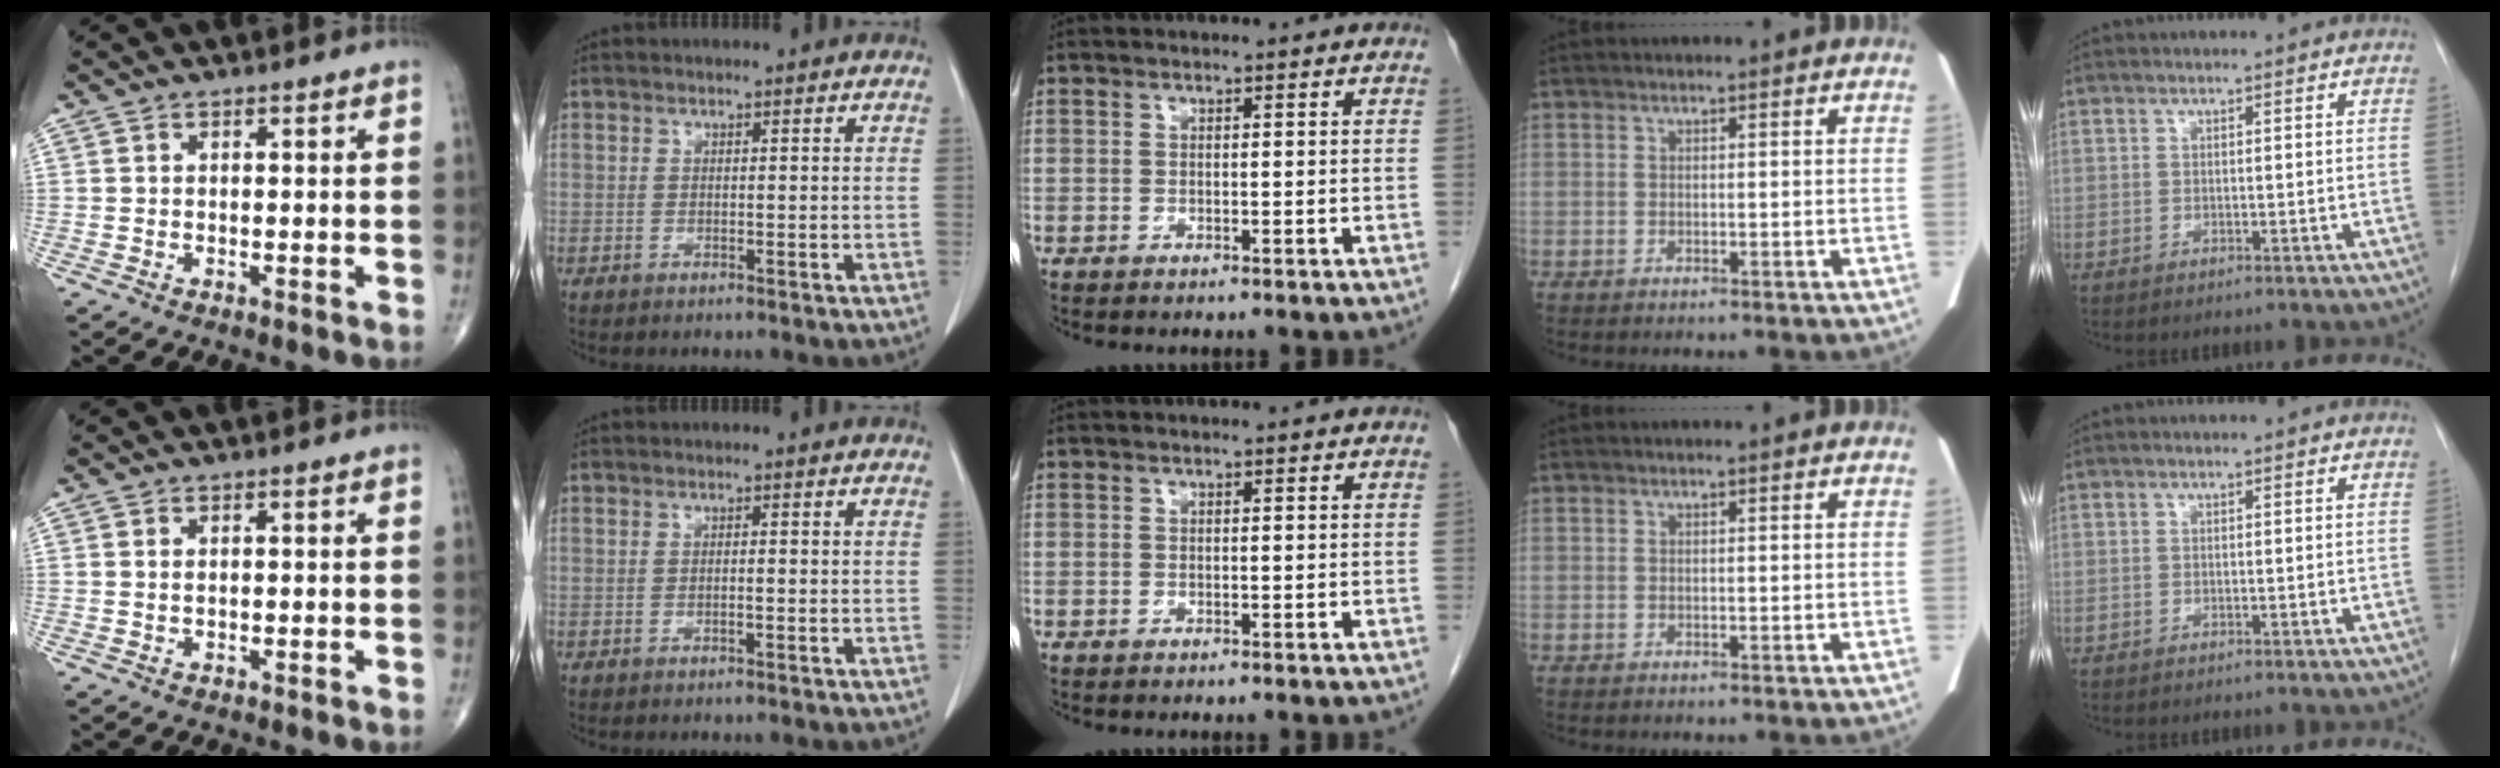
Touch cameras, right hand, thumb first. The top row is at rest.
{"thumb": {"total": 0.6, "force": [0.2, 0.3, 0.5], "torque": [-0.009, 0.000, 0.004]}, "index": {"total": 0.7, "force": [-0.2, 0.0, 0.7], "torque": [-0.013, 0.001, -0.003]}}